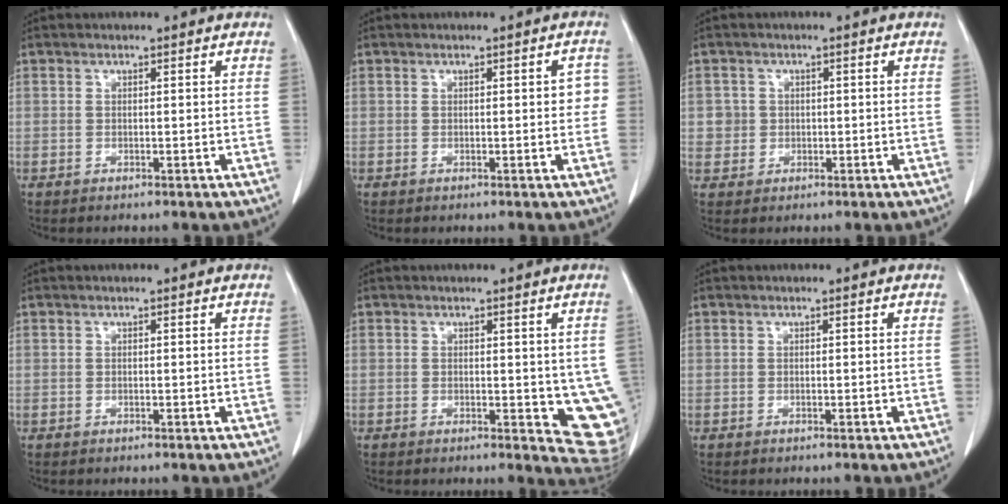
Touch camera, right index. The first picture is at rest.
{"total": 2.3, "force": [0.2, 1.0, 2.0], "torque": [-0.011, 0.009, 0.000]}
{"total": 2.5, "force": [0.2, 2.5, 0.1], "torque": [0.009, 0.004, 0.005]}
{"total": 0.0}
{"total": 8.2, "force": [-0.2, 3.5, 7.5], "torque": [-0.083, -0.020, -0.001]}
{"total": 0.0}